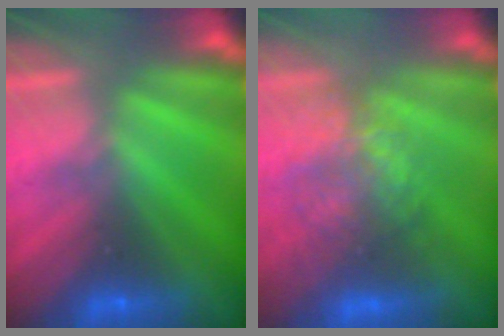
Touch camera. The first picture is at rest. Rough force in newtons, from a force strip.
{"total": 3.1}